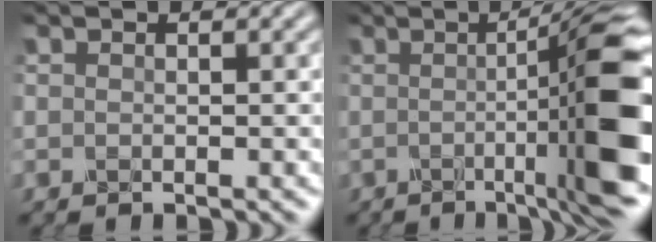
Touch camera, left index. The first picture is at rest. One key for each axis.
{"total": 15.0, "fx": -0.7, "fy": 3.4, "fz": 14.6, "tx": -0.149, "ty": 0.001, "tz": -0.010}